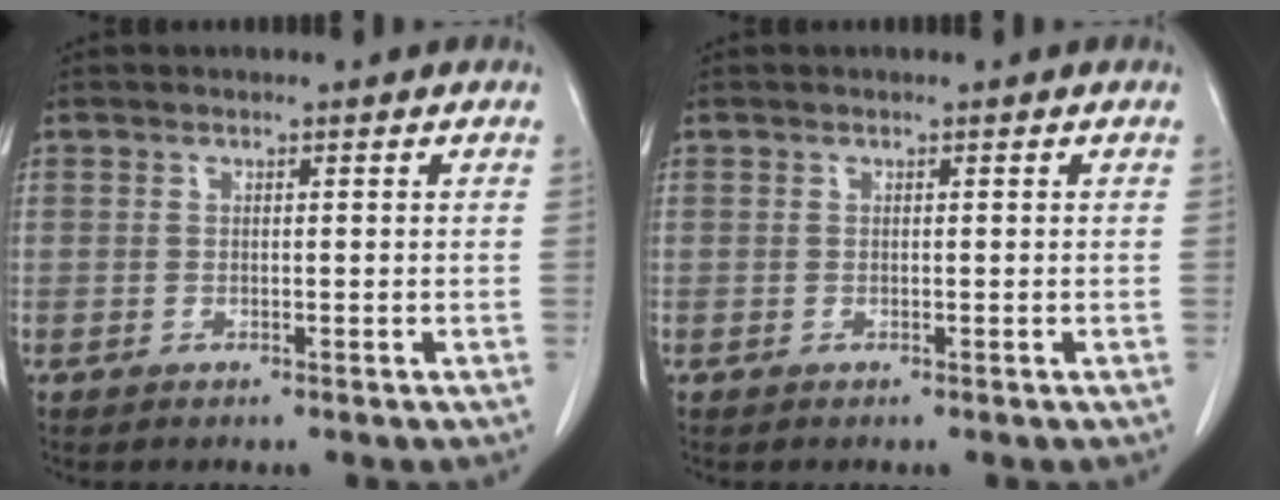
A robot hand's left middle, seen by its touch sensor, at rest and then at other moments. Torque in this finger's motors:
{"motor_torque": [0.48, -0.62, 0.03, 0.00]}